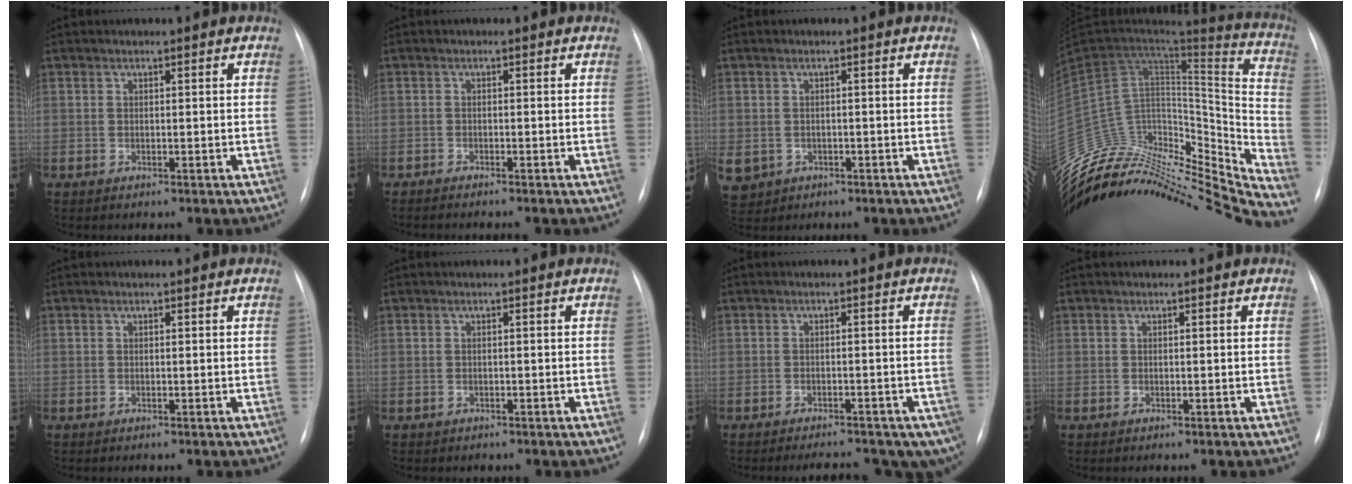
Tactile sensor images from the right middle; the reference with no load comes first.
{"total": 3.1, "force": [-2.7, 0.0, 1.5], "torque": [-0.025, -0.008, -0.034]}
{"total": 8.5, "force": [-3.4, 7.3, 2.8], "torque": [-0.093, 0.000, -0.039]}
{"total": 34.6, "force": [-32.2, 6.4, 10.8], "torque": [-0.157, 0.016, -0.477]}
{"total": 0.0}
{"total": 0.6, "force": [-0.4, 0.4, 0.1], "torque": [-0.013, 0.000, -0.002]}
{"total": 12.7, "force": [-9.5, 5.3, 6.6], "torque": [-0.083, 0.001, -0.101]}
{"total": 0.0}